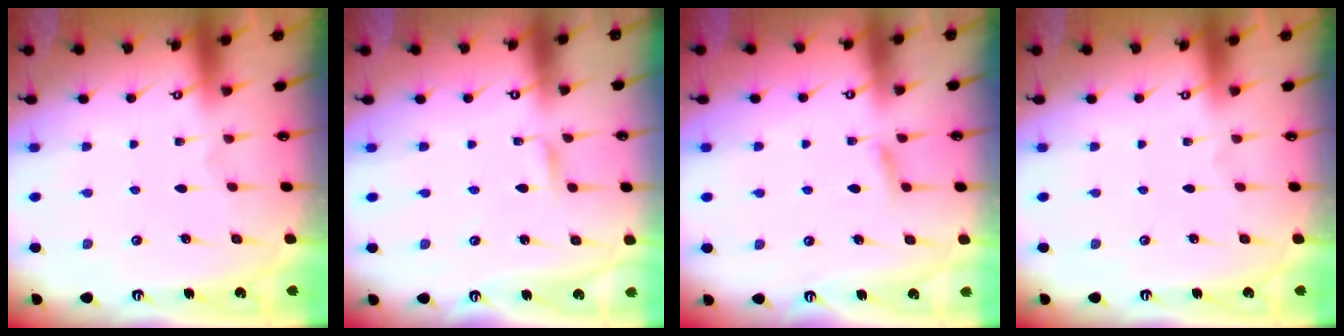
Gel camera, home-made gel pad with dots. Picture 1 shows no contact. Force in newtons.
{"total": 1.4, "press": 1.4, "slide": 0.1}
{"total": 5.5, "press": 5.4, "slide": 0.9}
{"total": 0.0}